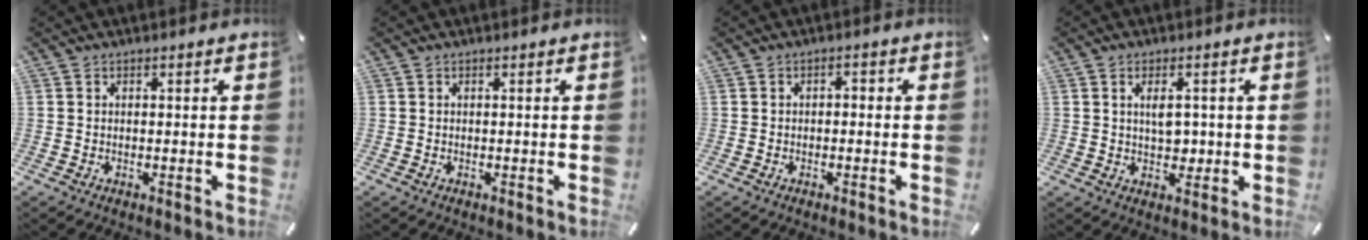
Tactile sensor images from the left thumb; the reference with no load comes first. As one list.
[{"total": 0.0}, {"total": 1.5, "force": [-1.0, 0.7, 0.8], "torque": [-0.015, 0.009, -0.023]}, {"total": 4.8, "force": [0.6, 3.0, 3.7], "torque": [-0.052, -0.002, 0.003]}]